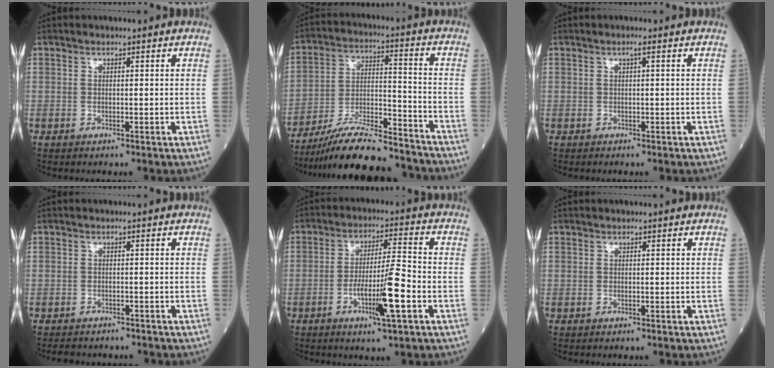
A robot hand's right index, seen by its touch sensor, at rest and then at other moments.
{"total": 16.9, "force": [-15.3, 1.7, 6.9], "torque": [-0.135, 0.008, -0.262]}
{"total": 0.7, "force": [0.2, -0.1, 0.7], "torque": [-0.013, 0.002, 0.004]}
{"total": 4.8, "force": [-4.3, 1.9, 1.1], "torque": [-0.016, -0.001, -0.056]}
{"total": 9.3, "force": [-3.3, 0.3, 8.7], "torque": [-0.155, -0.004, -0.058]}
{"total": 0.0}